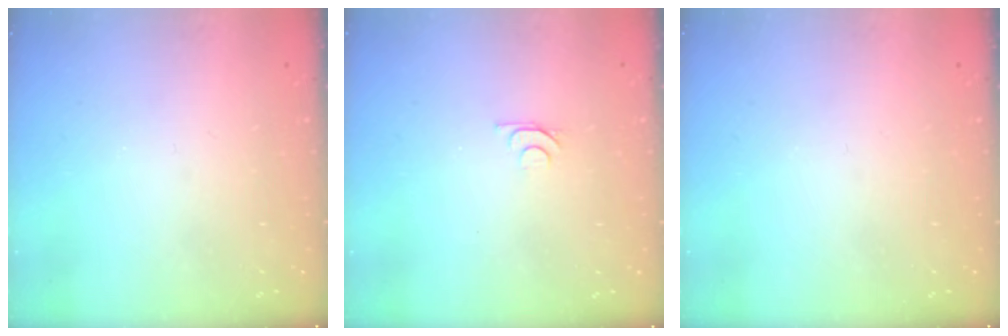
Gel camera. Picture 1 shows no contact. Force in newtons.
{"total": 4.2, "press": 4.1, "slide": 0.5}
{"total": 0.0}